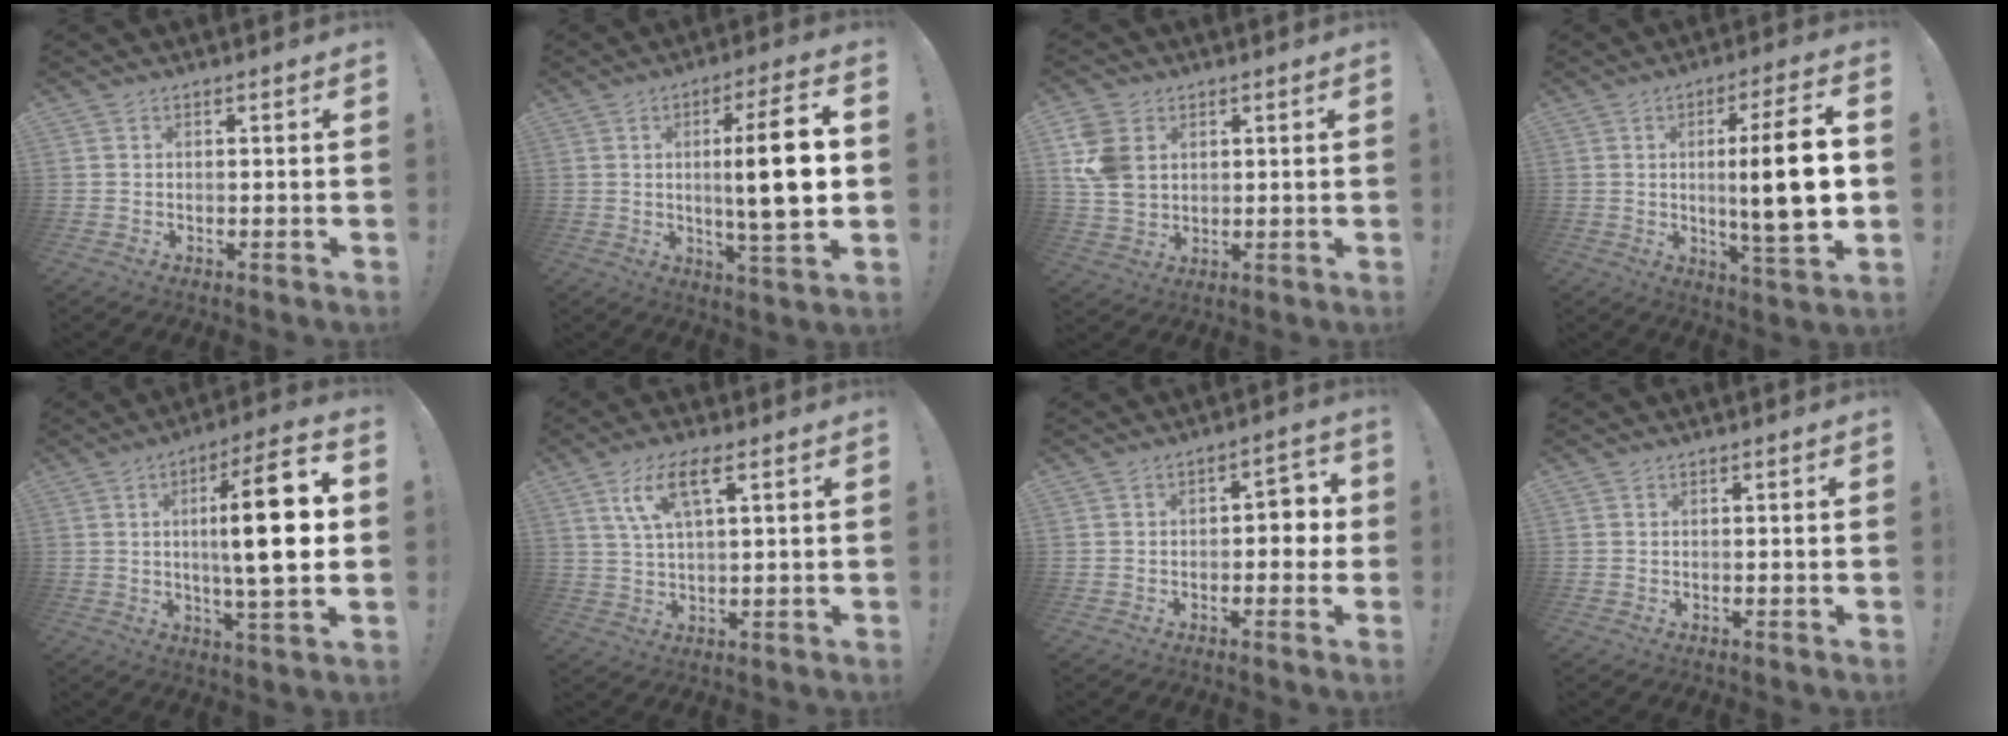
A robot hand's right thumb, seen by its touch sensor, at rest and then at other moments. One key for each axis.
{"total": 15.1, "fx": 0.8, "fy": 1.9, "fz": 14.9, "tx": -0.247, "ty": -0.009, "tz": -0.004}
{"total": 10.6, "fx": 3.3, "fy": 8.1, "fz": 6.0, "tx": -0.118, "ty": -0.001, "tz": 0.068}
{"total": 15.7, "fx": 0.4, "fy": 1.5, "fz": 15.6, "tx": -0.255, "ty": -0.013, "tz": -0.005}
{"total": 18.3, "fx": 1.5, "fy": 3.1, "fz": 18.0, "tx": -0.281, "ty": -0.005, "tz": 0.006}
{"total": 9.2, "fx": 4.2, "fy": 2.8, "fz": 7.7, "tx": -0.143, "ty": 0.000, "tz": 0.076}
{"total": 4.8, "fx": -1.3, "fy": 3.2, "fz": 3.4, "tx": -0.031, "ty": 0.007, "tz": -0.029}
{"total": 0.0}